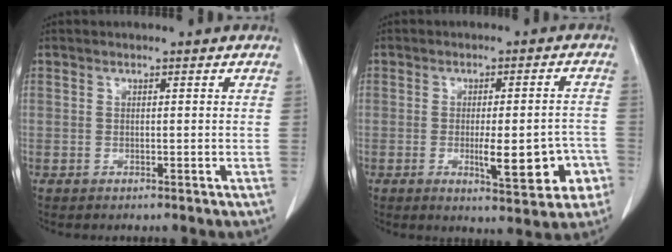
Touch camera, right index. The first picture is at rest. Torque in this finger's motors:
{"motor_torque": [0.34, 0.16, 0.19, 0.06]}